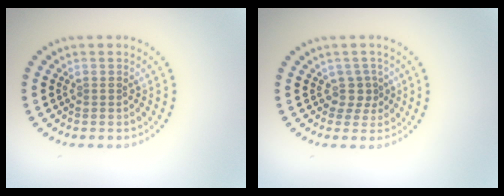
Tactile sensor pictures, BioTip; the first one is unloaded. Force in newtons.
{"total": 1.8, "press": 1.1, "slide": 1.4}